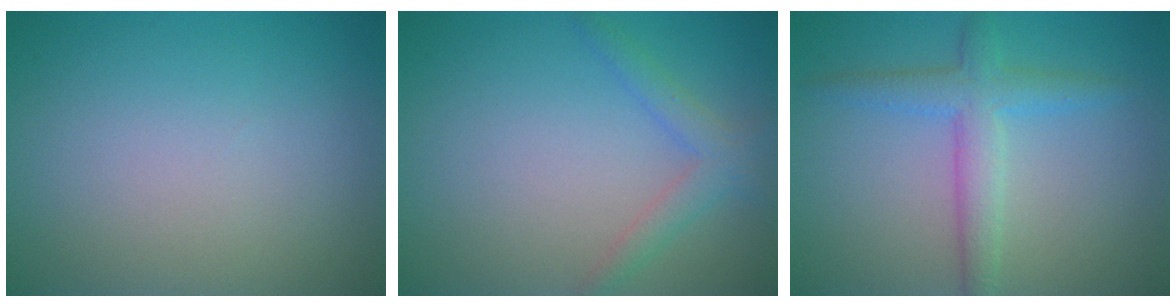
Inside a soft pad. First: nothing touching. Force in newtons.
{"total": 2.2, "press": 2.2, "slide": 0.1}
{"total": 3.5, "press": 3.5, "slide": 0.1}